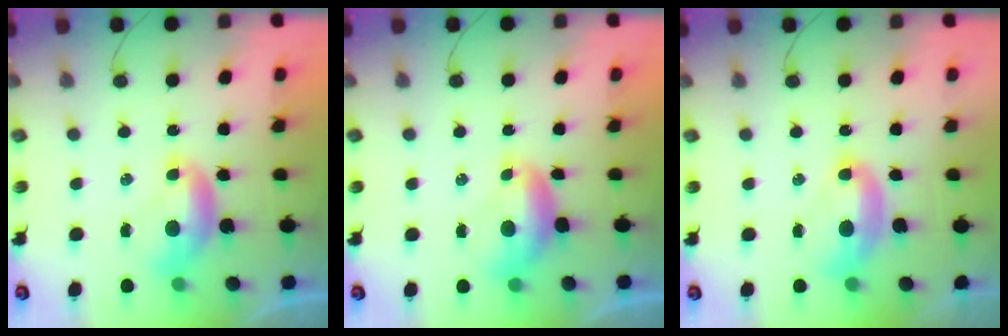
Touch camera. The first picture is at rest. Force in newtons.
{"total": 0.7, "press": 0.4, "slide": 0.6}
{"total": 2.6, "press": 2.6, "slide": 0.6}